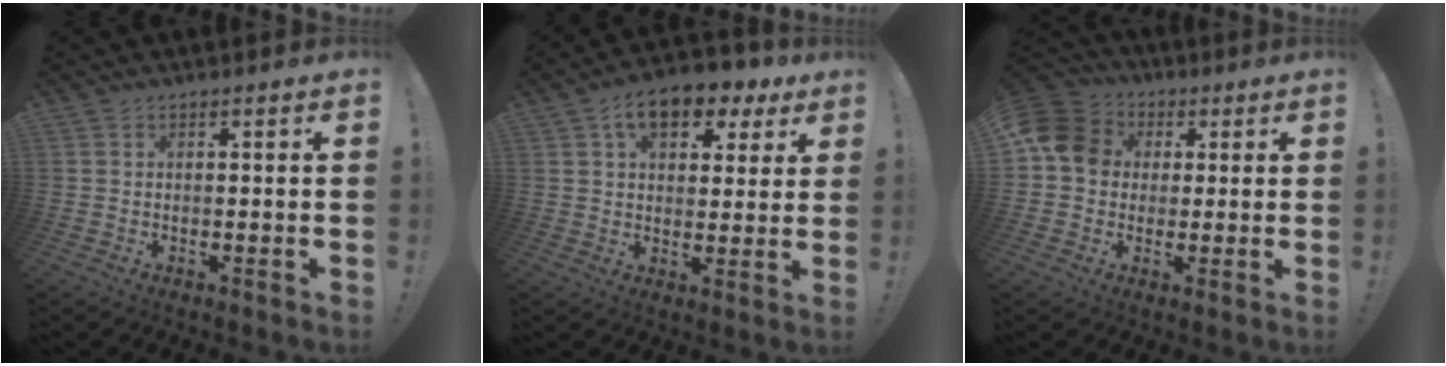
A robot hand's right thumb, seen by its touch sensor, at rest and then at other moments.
{"total": 11.4, "force": [6.2, 6.5, 7.0], "torque": [-0.099, -0.031, 0.109]}
{"total": 11.8, "force": [2.0, 10.2, 5.6], "torque": [-0.091, 0.005, 0.043]}